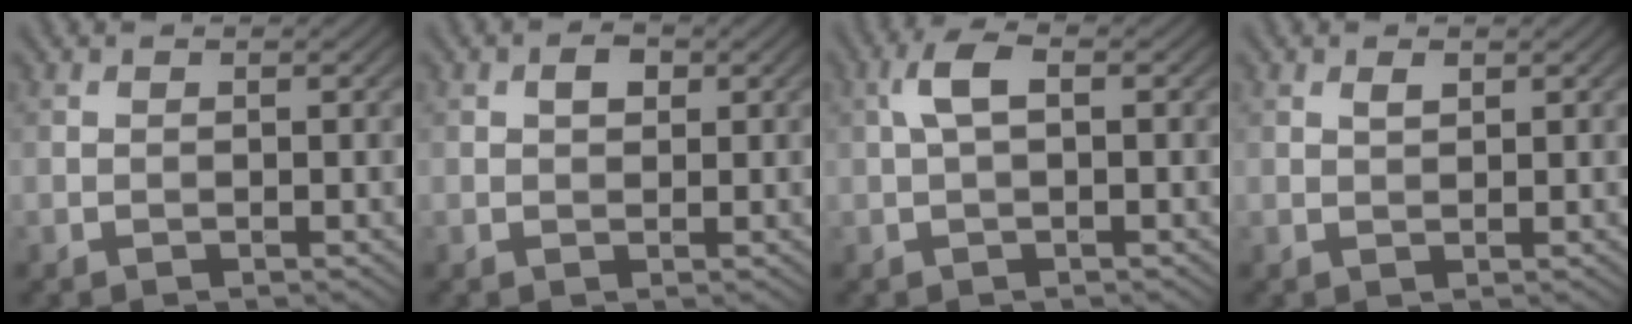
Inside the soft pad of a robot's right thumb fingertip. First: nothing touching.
{"total": 1.8, "force": [0.6, 1.2, 1.2], "torque": [-0.018, 0.003, 0.007]}
{"total": 3.3, "force": [0.3, 1.2, 3.0], "torque": [-0.068, 0.014, 0.003]}
{"total": 1.0, "force": [0.6, 0.4, 0.8], "torque": [-0.017, 0.000, 0.012]}